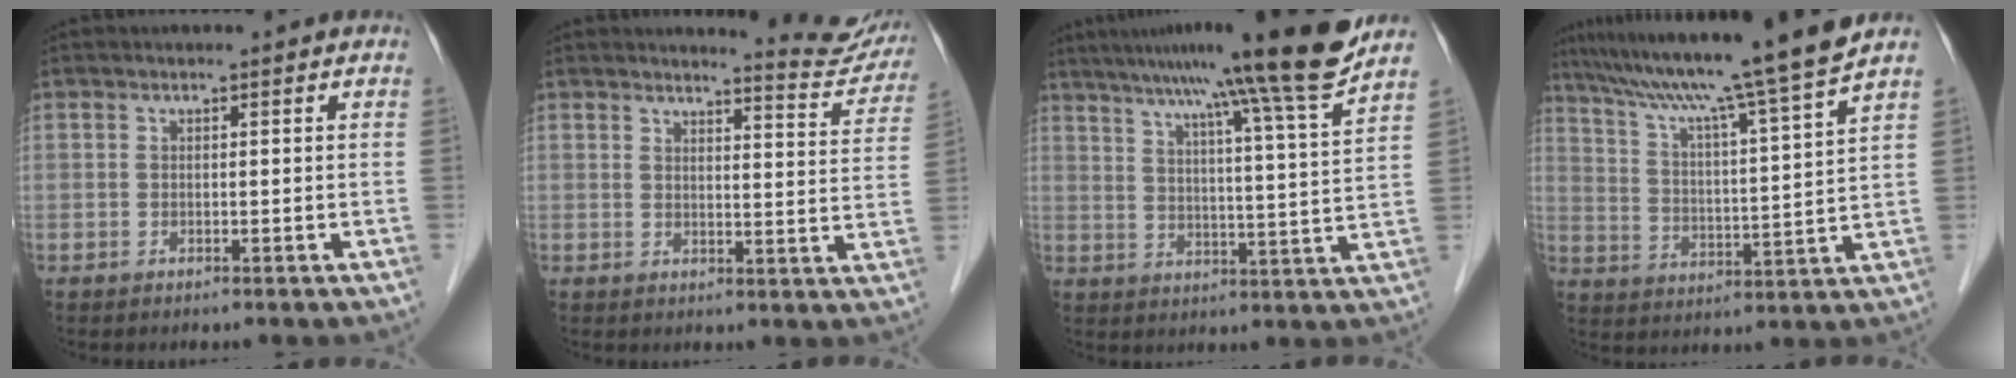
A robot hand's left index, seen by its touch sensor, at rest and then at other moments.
{"total": 7.7, "force": [7.7, 0.1, 0.2], "torque": [0.000, -0.046, 0.078]}
{"total": 18.6, "force": [15.1, -2.9, 10.6], "torque": [-0.167, -0.022, 0.203]}
{"total": 16.9, "force": [14.2, -2.6, 8.7], "torque": [-0.144, -0.019, 0.215]}